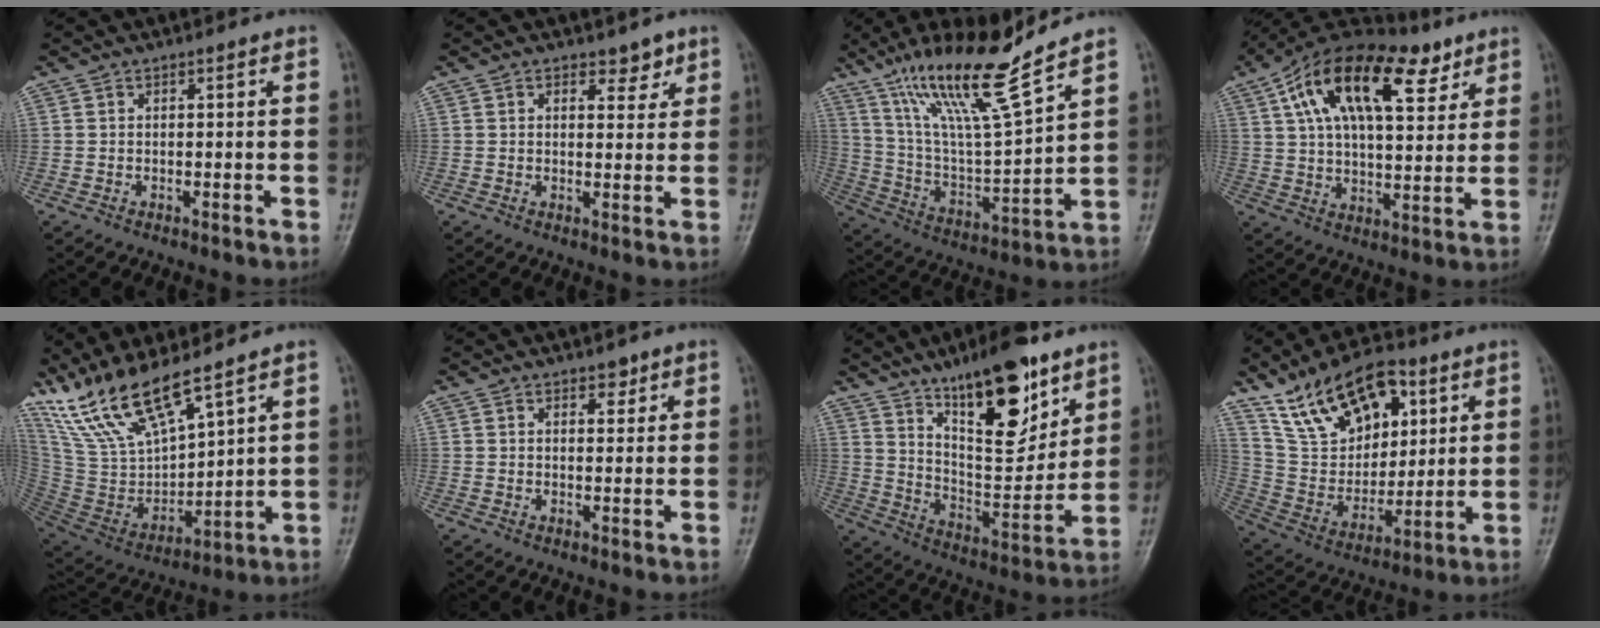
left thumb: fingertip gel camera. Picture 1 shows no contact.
{"total": 3.2, "force": [2.1, 1.9, 1.4], "torque": [0.003, -0.012, 0.029]}
{"total": 17.8, "force": [12.8, 1.6, 12.3], "torque": [-0.208, -0.066, 0.243]}
{"total": 22.7, "force": [10.6, 10.9, 16.8], "torque": [-0.265, 0.001, 0.177]}
{"total": 16.3, "force": [12.7, 4.2, 9.3], "torque": [-0.161, -0.061, 0.269]}
{"total": 2.1, "force": [1.5, 1.2, 1.0], "torque": [0.002, -0.008, 0.019]}
{"total": 20.0, "force": [12.2, 7.5, 14.0], "torque": [-0.174, -0.071, 0.210]}
{"total": 19.5, "force": [10.1, 11.4, 12.2], "torque": [-0.158, -0.035, 0.190]}